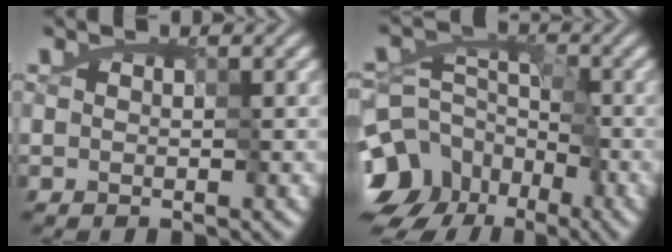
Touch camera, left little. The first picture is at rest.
{"total": 11.5, "force": [-7.5, 8.2, 3.1], "torque": [-0.063, -0.012, -0.133]}